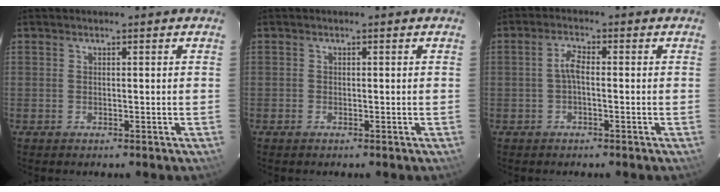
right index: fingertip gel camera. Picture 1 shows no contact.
{"total": 0.5, "force": [-0.4, 0.4, 0.0], "torque": [-0.002, 0.000, -0.010]}
{"total": 2.5, "force": [-0.5, 0.8, 2.3], "torque": [-0.049, 0.009, -0.011]}